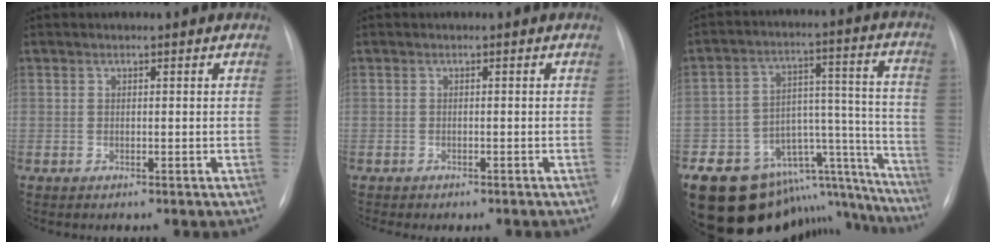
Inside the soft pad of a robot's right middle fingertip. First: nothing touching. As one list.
[{"total": 3.0, "force": [-2.6, 0.8, 1.2], "torque": [-0.016, -0.003, -0.028]}, {"total": 20.1, "force": [-16.5, 9.6, 6.3], "torque": [-0.046, 0.087, -0.218]}]